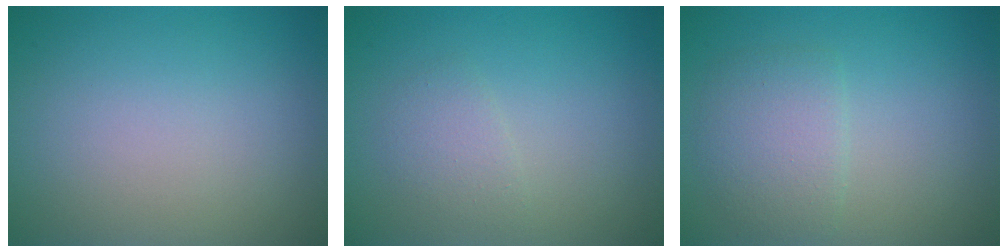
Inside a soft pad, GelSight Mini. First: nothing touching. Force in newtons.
{"total": 1.5, "press": 1.5, "slide": 0.0}
{"total": 2.9, "press": 2.9, "slide": 0.1}